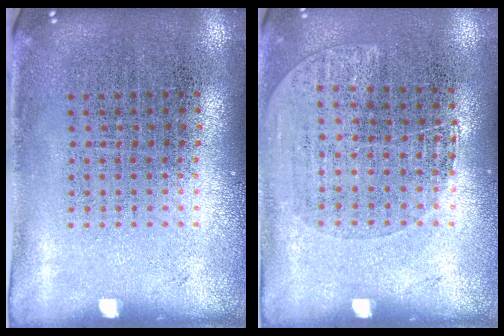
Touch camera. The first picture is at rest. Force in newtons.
{"total": 1.1, "press": 1.0, "slide": 0.5}